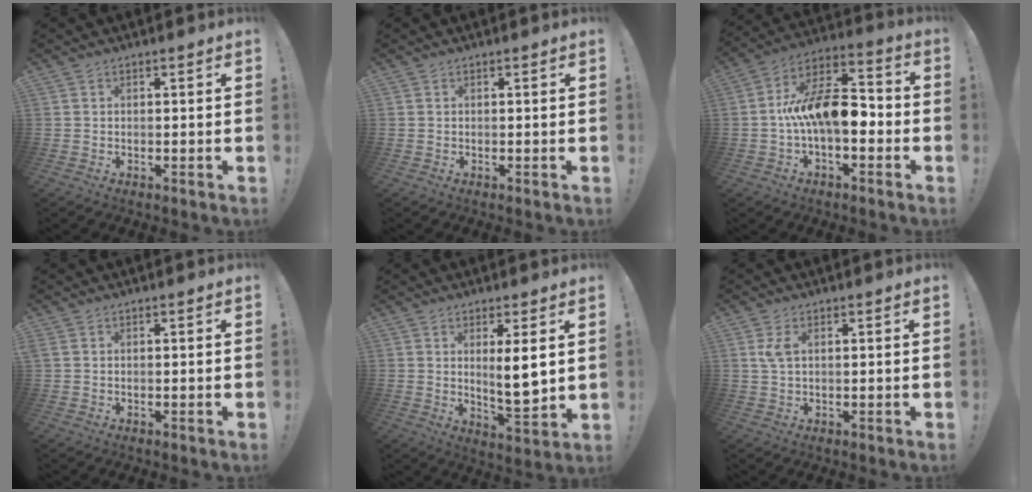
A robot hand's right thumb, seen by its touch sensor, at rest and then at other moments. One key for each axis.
{"total": 0.0}
{"total": 15.7, "fx": -1.6, "fy": 7.9, "fz": 13.5, "tx": -0.240, "ty": 0.010, "tz": -0.025}
{"total": 0.7, "fx": 0.2, "fy": -0.1, "fz": 0.6, "tx": -0.012, "ty": -0.001, "tz": 0.003}
{"total": 8.7, "fx": 2.8, "fy": 1.1, "fz": 8.2, "tx": -0.112, "ty": -0.026, "tz": 0.043}
{"total": 3.7, "fx": 1.1, "fy": 1.7, "fz": 3.1, "tx": -0.061, "ty": -0.001, "tz": 0.016}